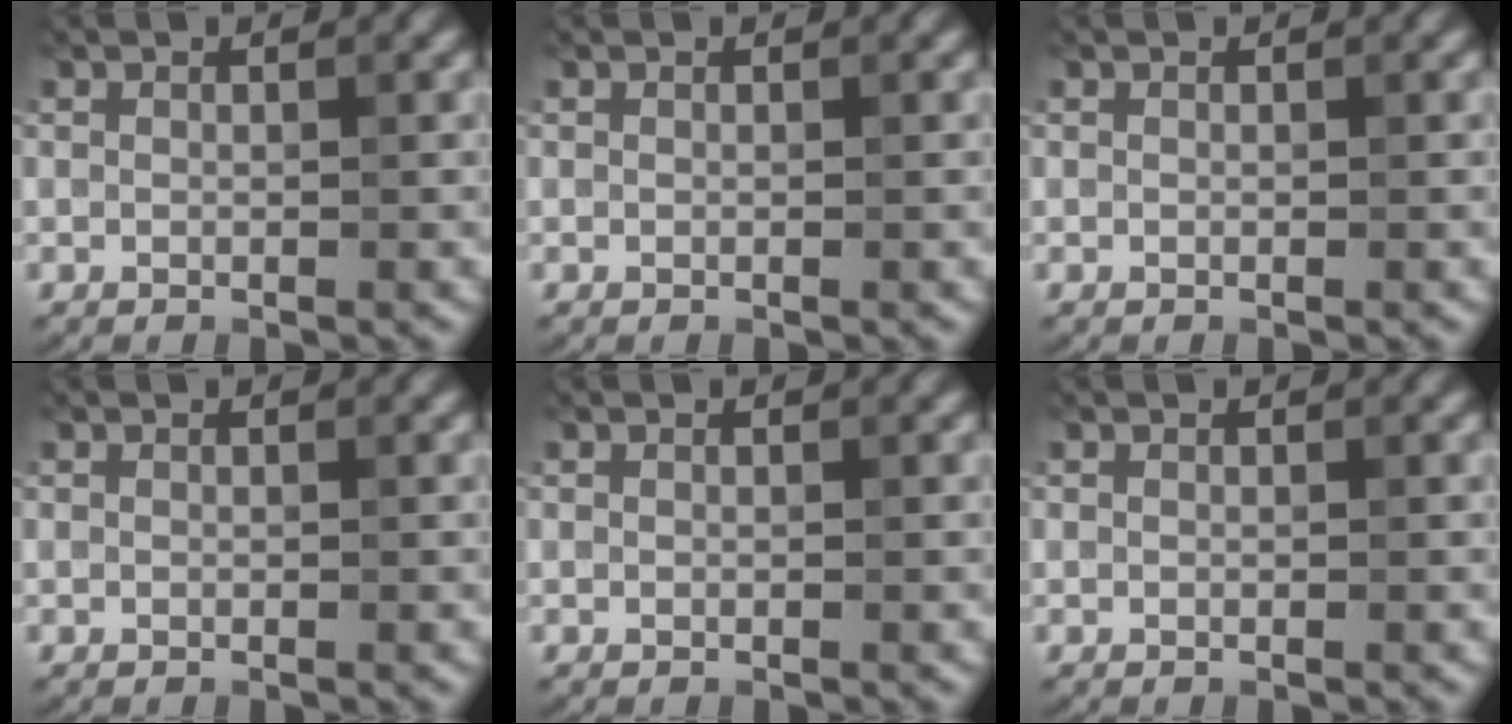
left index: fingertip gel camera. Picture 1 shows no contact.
{"total": 0.0}
{"total": 0.0}
{"total": 0.0}
{"total": 0.0}
{"total": 0.0}